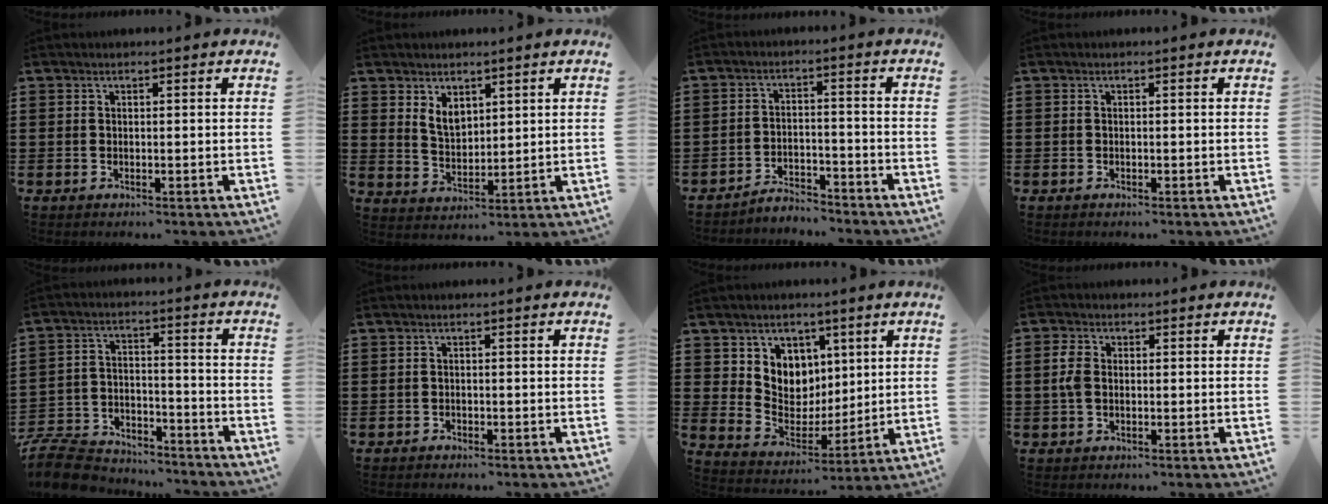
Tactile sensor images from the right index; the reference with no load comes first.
{"total": 4.0, "force": [2.3, 2.5, 2.1], "torque": [-0.049, 0.010, 0.042]}
{"total": 3.7, "force": [-3.6, 0.5, 0.1], "torque": [-0.009, 0.006, -0.076]}
{"total": 0.0}
{"total": 9.5, "force": [-8.9, 2.5, 1.9], "torque": [-0.053, 0.023, -0.177]}
{"total": 0.6, "force": [-0.5, 0.2, 0.0], "torque": [-0.001, 0.001, -0.012]}
{"total": 6.7, "force": [3.4, 5.8, 0.0], "torque": [-0.029, -0.030, 0.063]}
{"total": 3.1, "force": [0.1, 2.0, 2.3], "torque": [-0.064, 0.002, -0.004]}